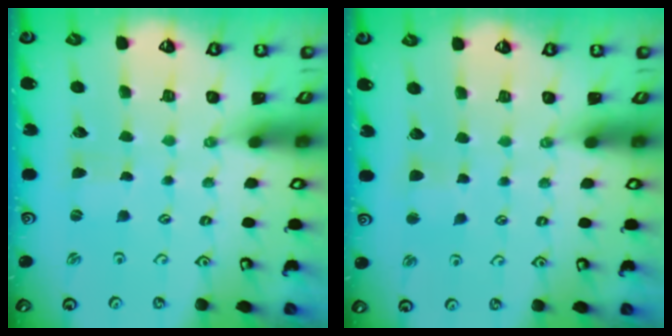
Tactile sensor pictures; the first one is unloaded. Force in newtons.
{"total": 2.7, "press": 2.7, "slide": 0.4}